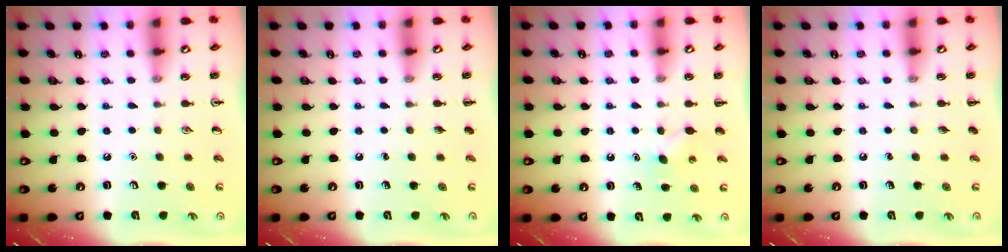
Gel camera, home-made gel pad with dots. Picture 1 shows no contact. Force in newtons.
{"total": 0.0}
{"total": 3.8, "press": 3.7, "slide": 1.0}
{"total": 0.0}